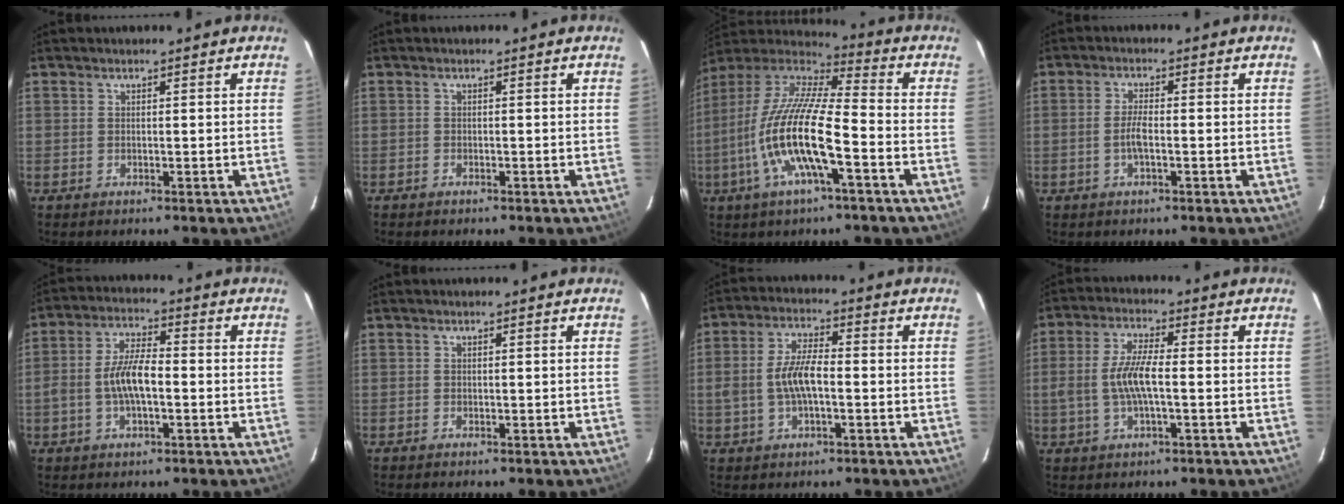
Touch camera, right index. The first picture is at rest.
{"total": 0.8, "force": [-0.6, 0.5, 0.0], "torque": [-0.003, 0.003, -0.010]}
{"total": 17.8, "force": [-5.9, 3.7, 16.4], "torque": [-0.317, -0.019, -0.119]}
{"total": 3.2, "force": [-0.9, 0.7, 2.9], "torque": [-0.060, -0.001, -0.017]}
{"total": 7.5, "force": [-1.6, 2.7, 6.8], "torque": [-0.137, 0.010, -0.031]}
{"total": 0.0}
{"total": 7.2, "force": [-1.2, 2.9, 6.5], "torque": [-0.130, 0.009, -0.021]}
{"total": 7.4, "force": [-1.1, 1.9, 7.0], "torque": [-0.144, 0.004, -0.021]}